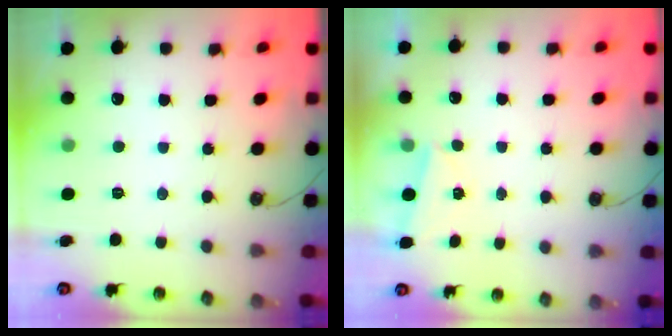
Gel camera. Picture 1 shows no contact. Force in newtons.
{"total": 1.6, "press": 0.8, "slide": 1.4}